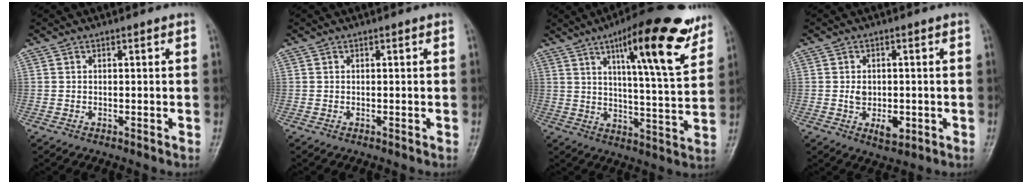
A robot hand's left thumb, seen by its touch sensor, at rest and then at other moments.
{"total": 0.0}
{"total": 18.9, "force": [10.9, 4.1, 14.9], "torque": [-0.193, -0.049, 0.163]}
{"total": 5.2, "force": [-0.8, 3.5, 3.8], "torque": [-0.047, -0.005, -0.006]}